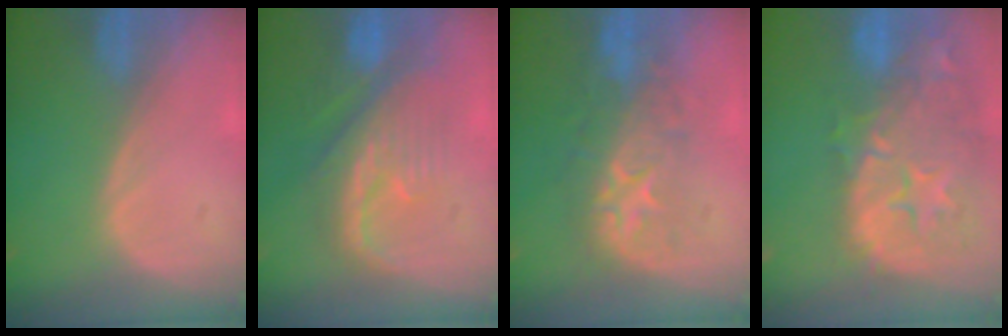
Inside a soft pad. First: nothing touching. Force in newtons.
{"total": 9.0, "press": 8.7, "slide": 2.0}
{"total": 8.2, "press": 8.2, "slide": 0.5}
{"total": 15.3, "press": 12.2, "slide": 9.3}